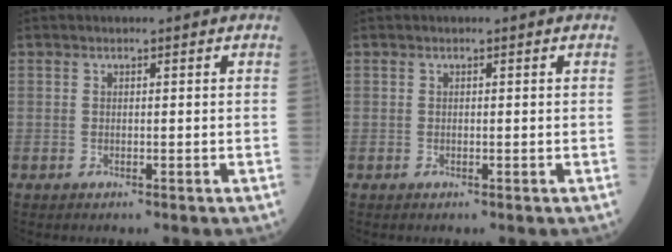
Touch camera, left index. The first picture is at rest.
{"total": 0.0}